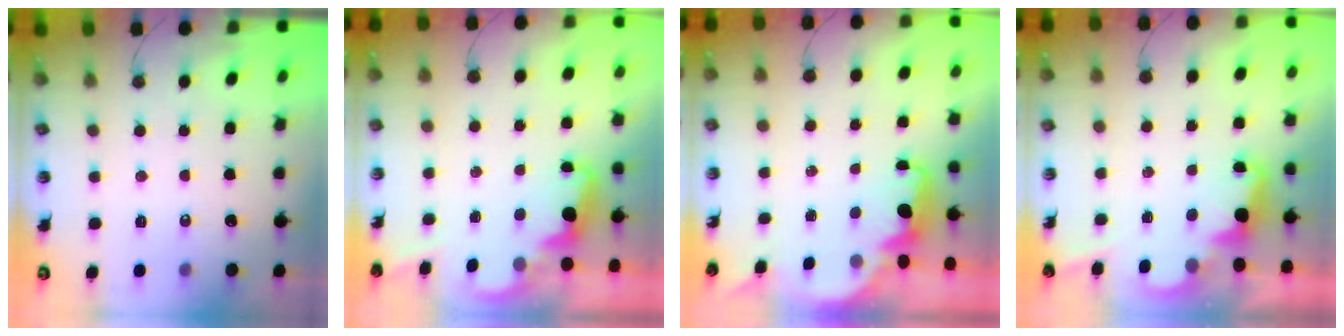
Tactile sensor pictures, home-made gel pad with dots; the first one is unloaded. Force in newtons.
{"total": 2.2, "press": 2.2, "slide": 0.5}
{"total": 2.2, "press": 2.1, "slide": 0.6}
{"total": 2.5, "press": 2.5, "slide": 0.5}